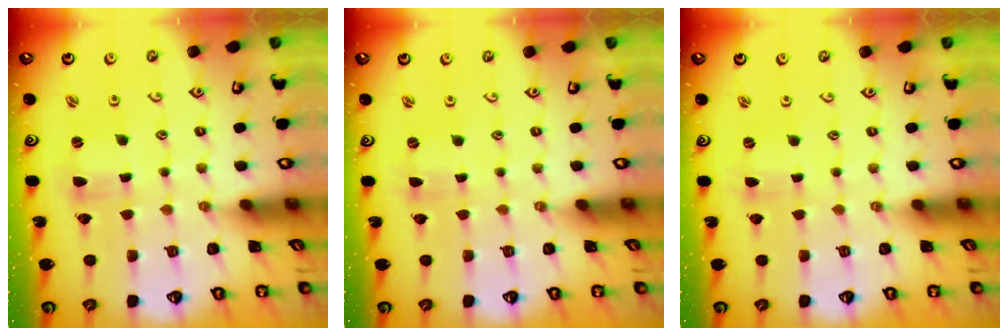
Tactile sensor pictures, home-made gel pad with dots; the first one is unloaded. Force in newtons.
{"total": 0.0}
{"total": 0.0}